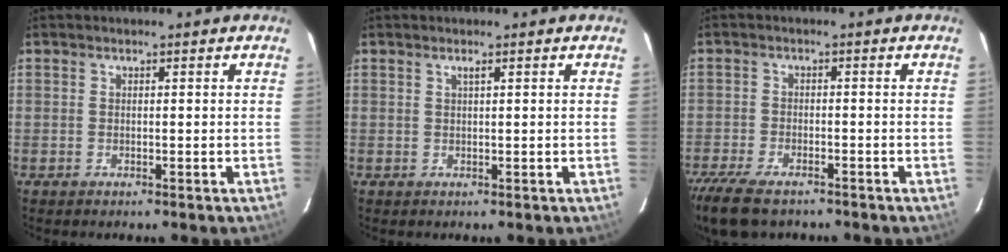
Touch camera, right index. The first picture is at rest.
{"total": 0.6, "force": [0.4, -0.1, 0.5], "torque": [-0.009, 0.002, 0.006]}
{"total": 10.8, "force": [-8.4, 4.0, 5.4], "torque": [-0.142, -0.036, -0.154]}